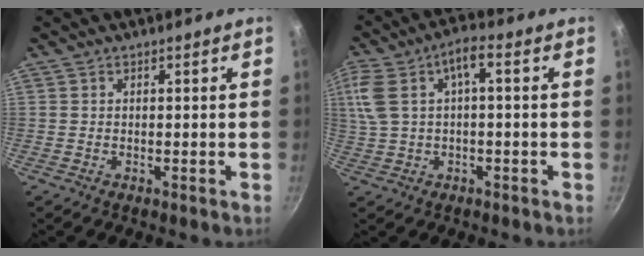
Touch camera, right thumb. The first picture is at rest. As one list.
[{"total": 10.1, "force": [1.2, 4.7, 8.8], "torque": [-0.189, 0.022, 0.024]}]